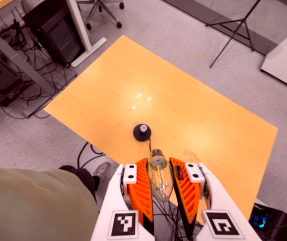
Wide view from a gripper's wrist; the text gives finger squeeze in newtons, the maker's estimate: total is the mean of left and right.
{"total": 20.2, "left": 22.5, "right": 17.9}